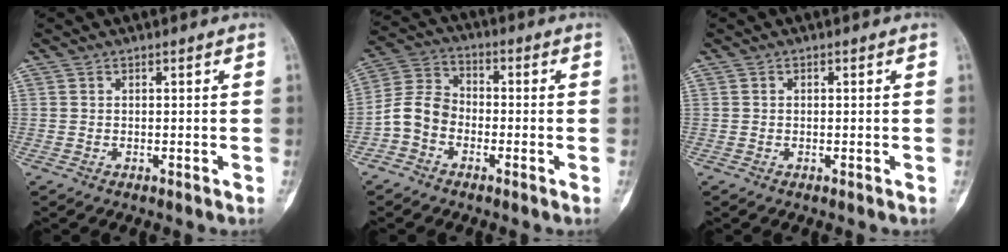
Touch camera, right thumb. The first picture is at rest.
{"total": 7.5, "force": [-2.7, 5.8, 4.0], "torque": [-0.069, 0.031, -0.066]}
{"total": 0.0}